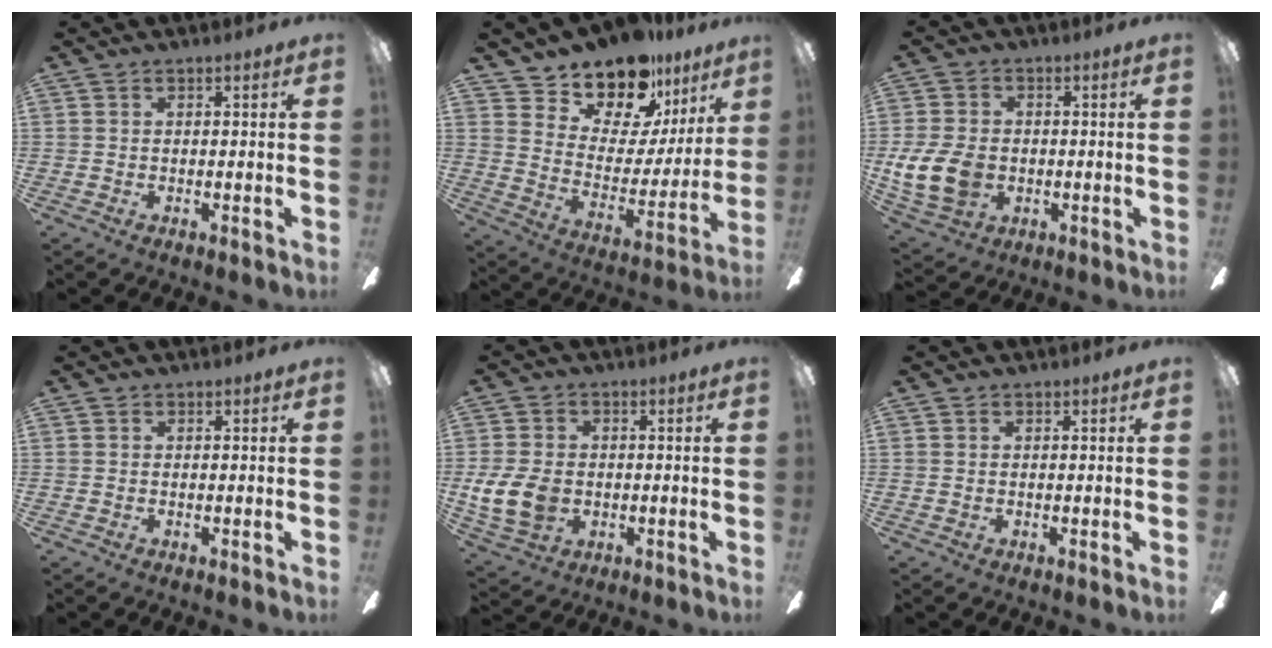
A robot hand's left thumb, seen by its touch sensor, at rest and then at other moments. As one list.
[{"total": 14.4, "force": [12.7, 6.0, 3.2], "torque": [-0.071, -0.112, 0.228]}, {"total": 12.4, "force": [-2.0, 9.4, 7.9], "torque": [-0.176, 0.013, -0.032]}, {"total": 0.0}, {"total": 10.8, "force": [-1.5, 8.2, 6.9], "torque": [-0.154, 0.011, -0.024]}, {"total": 0.5, "force": [0.3, 0.4, 0.1], "torque": [-0.002, 0.004, 0.005]}]